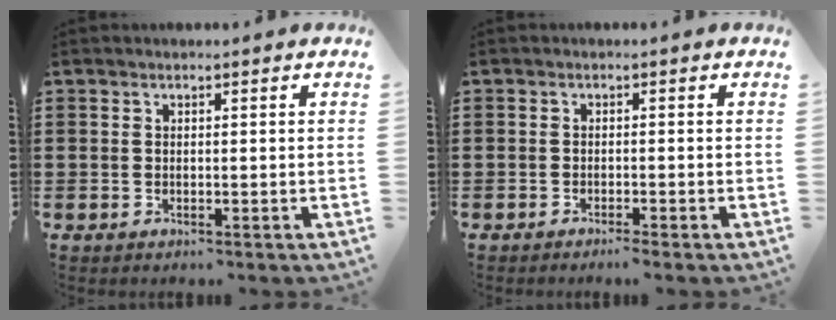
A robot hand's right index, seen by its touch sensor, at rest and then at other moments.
{"total": 1.1, "force": [-1.0, -0.1, 0.5], "torque": [-0.009, -0.001, -0.020]}